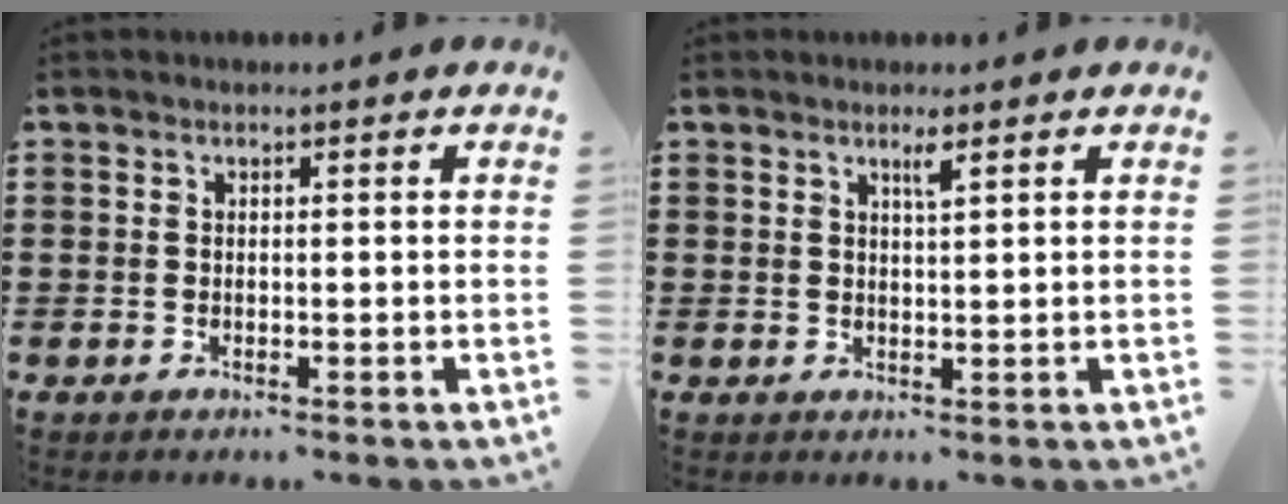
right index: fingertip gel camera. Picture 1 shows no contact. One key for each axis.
{"total": 1.7, "fx": 1.2, "fy": 0.1, "fz": 1.2, "tx": -0.017, "ty": -0.004, "tz": 0.019}